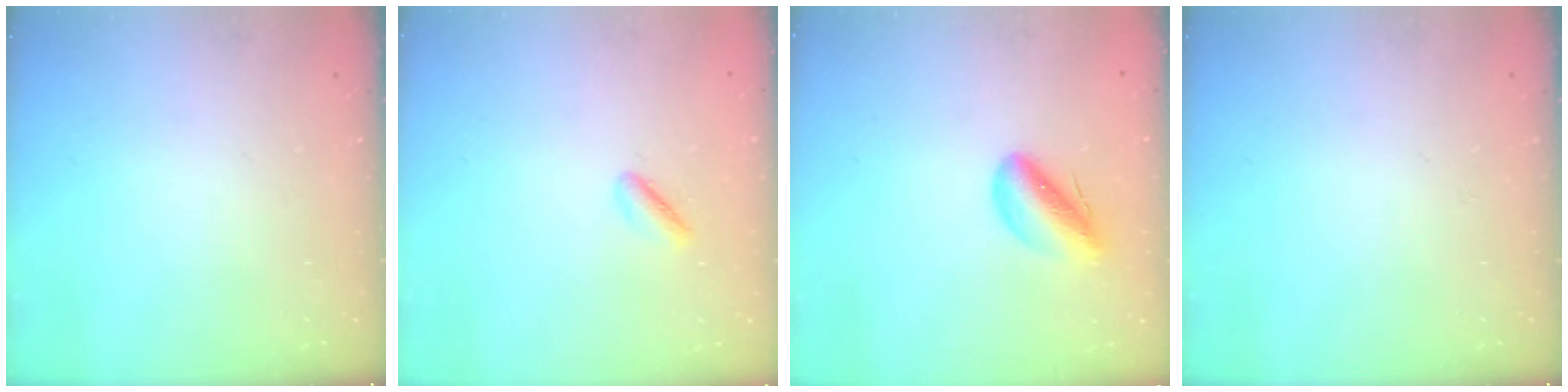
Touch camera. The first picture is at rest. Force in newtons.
{"total": 1.6, "press": 1.5, "slide": 0.4}
{"total": 8.1, "press": 7.7, "slide": 2.5}
{"total": 0.0}